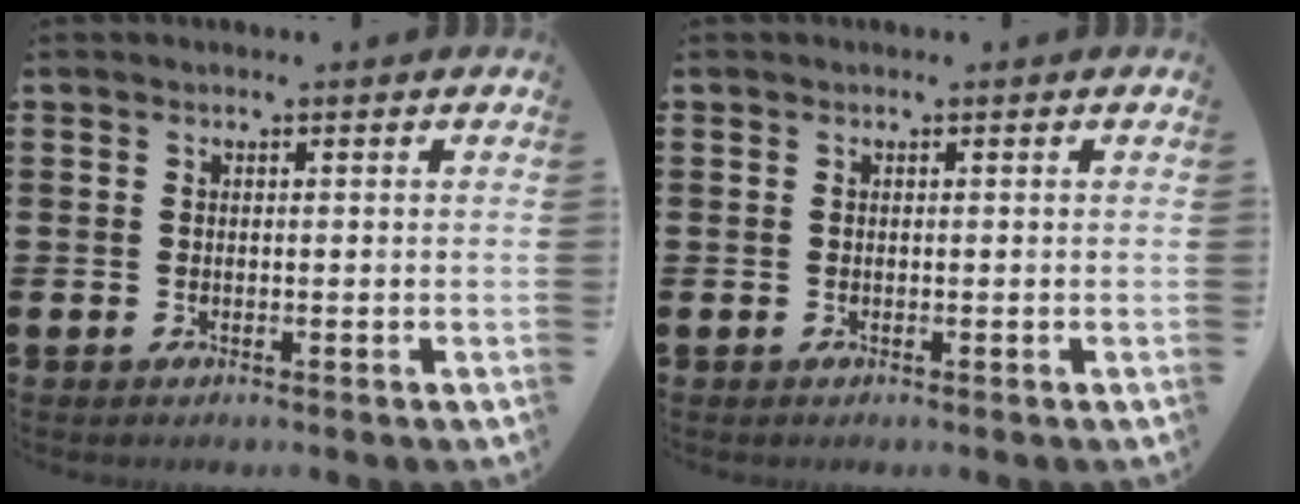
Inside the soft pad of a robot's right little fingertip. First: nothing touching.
{"total": 0.0}